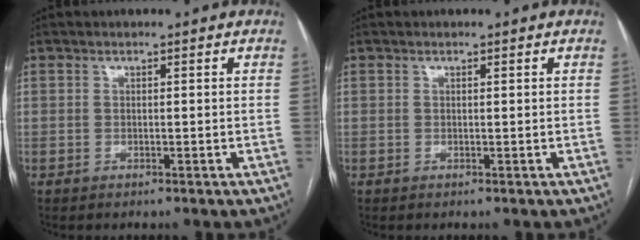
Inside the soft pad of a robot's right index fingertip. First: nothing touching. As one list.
[{"total": 0.0}]